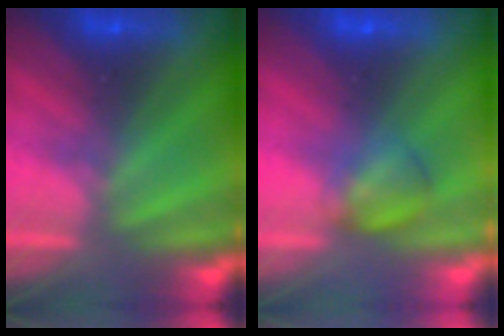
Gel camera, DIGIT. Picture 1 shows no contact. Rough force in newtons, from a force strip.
{"total": 4.6}